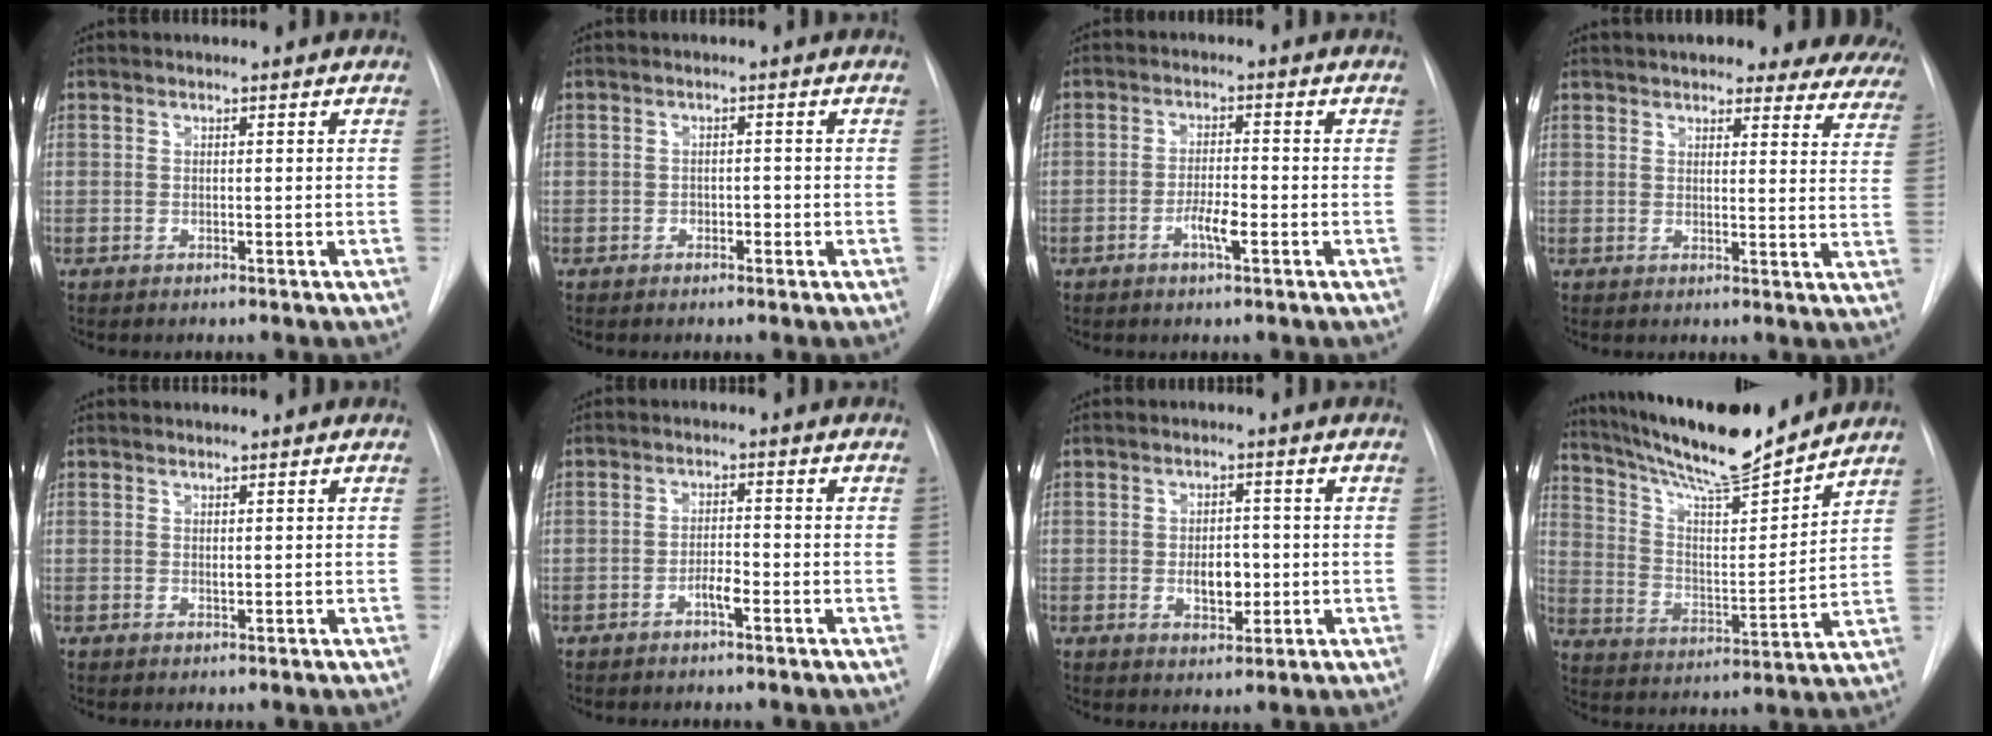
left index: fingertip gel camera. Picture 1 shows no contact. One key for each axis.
{"total": 1.1, "fx": -0.5, "fy": 0.7, "fz": 0.6, "tx": -0.007, "ty": 0.003, "tz": -0.008}
{"total": 3.5, "fx": -1.5, "fy": 0.6, "fz": 3.1, "tx": -0.056, "ty": 0.001, "tz": -0.028}
{"total": 23.2, "fx": 20.6, "fy": 6.2, "fz": 8.8, "tx": -0.110, "ty": -0.031, "tz": 0.221}
{"total": 0.6, "fx": 0.4, "fy": 0.2, "fz": 0.4, "tx": -0.007, "ty": -0.003, "tz": 0.009}
{"total": 2.4, "fx": -1.3, "fy": 0.4, "fz": 1.9, "tx": -0.031, "ty": 0.003, "tz": -0.024}
{"total": 4.5, "fx": -0.5, "fy": 2.5, "fz": 3.7, "tx": -0.053, "ty": 0.000, "tz": -0.002}
{"total": 18.2, "fx": 16.1, "fy": 1.1, "fz": 8.2, "tx": -0.142, "ty": -0.003, "tz": 0.268}